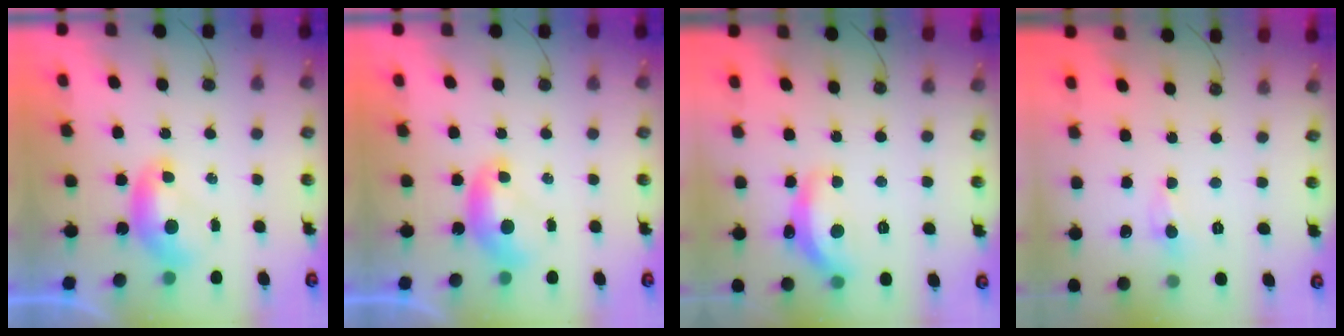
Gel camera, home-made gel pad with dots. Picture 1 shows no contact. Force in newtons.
{"total": 0.0}
{"total": 7.4, "press": 7.4, "slide": 0.6}
{"total": 0.0}